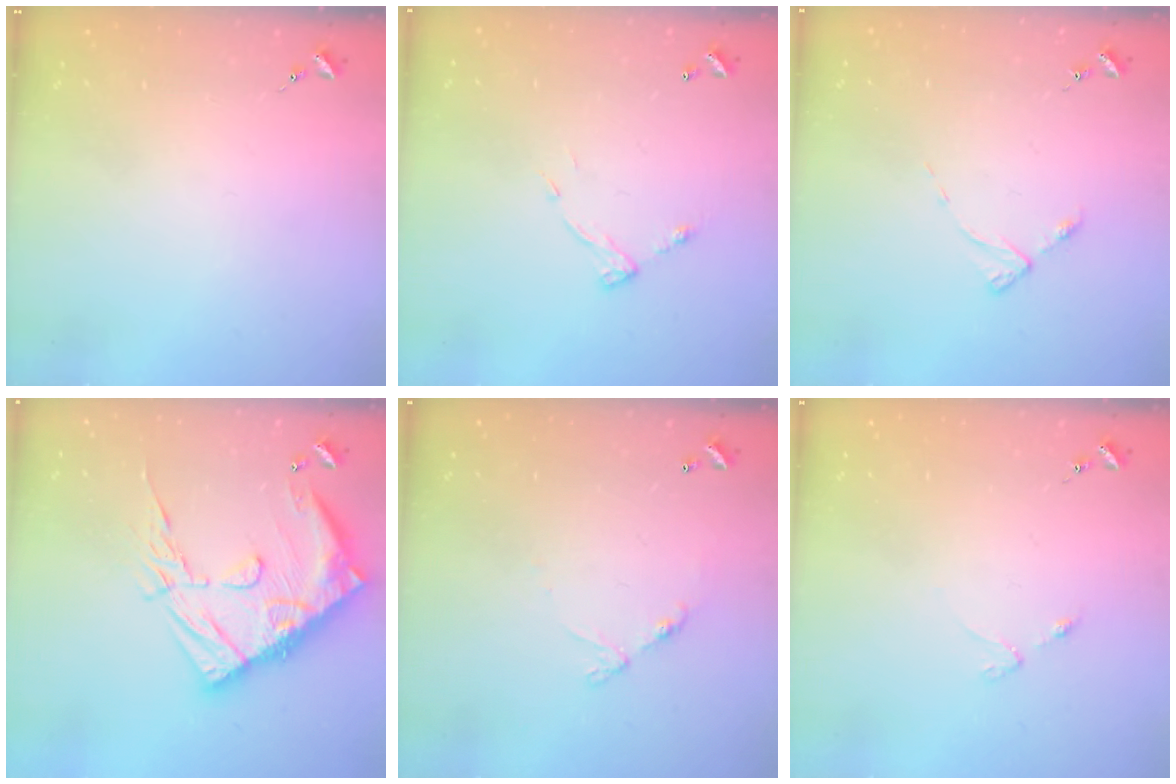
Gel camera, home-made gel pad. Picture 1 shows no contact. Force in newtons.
{"total": 6.8, "press": 6.8, "slide": 0.2}
{"total": 3.5, "press": 3.5, "slide": 0.6}
{"total": 22.5, "press": 22.4, "slide": 2.1}
{"total": 6.8, "press": 6.8, "slide": 0.5}
{"total": 2.5, "press": 2.4, "slide": 0.4}